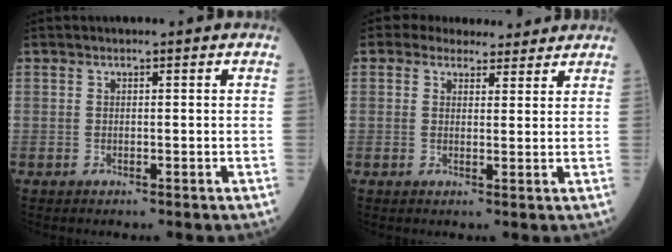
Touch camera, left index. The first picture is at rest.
{"total": 6.6, "force": [5.8, 2.8, 1.0], "torque": [-0.001, 0.010, 0.067]}